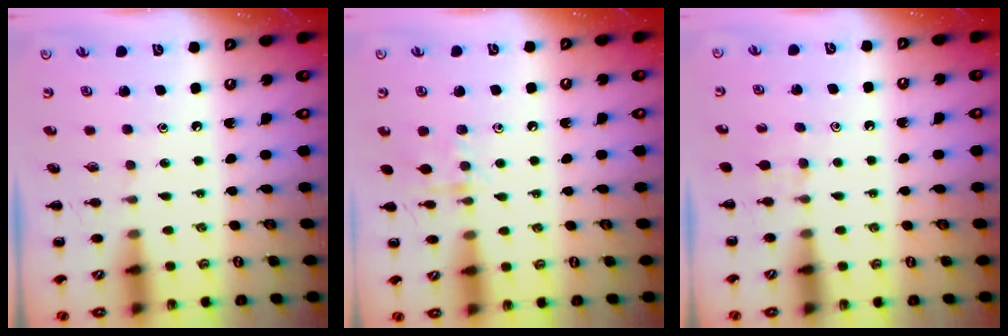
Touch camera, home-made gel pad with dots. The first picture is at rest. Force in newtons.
{"total": 7.4, "press": 7.4, "slide": 1.1}
{"total": 3.9, "press": 3.7, "slide": 1.2}